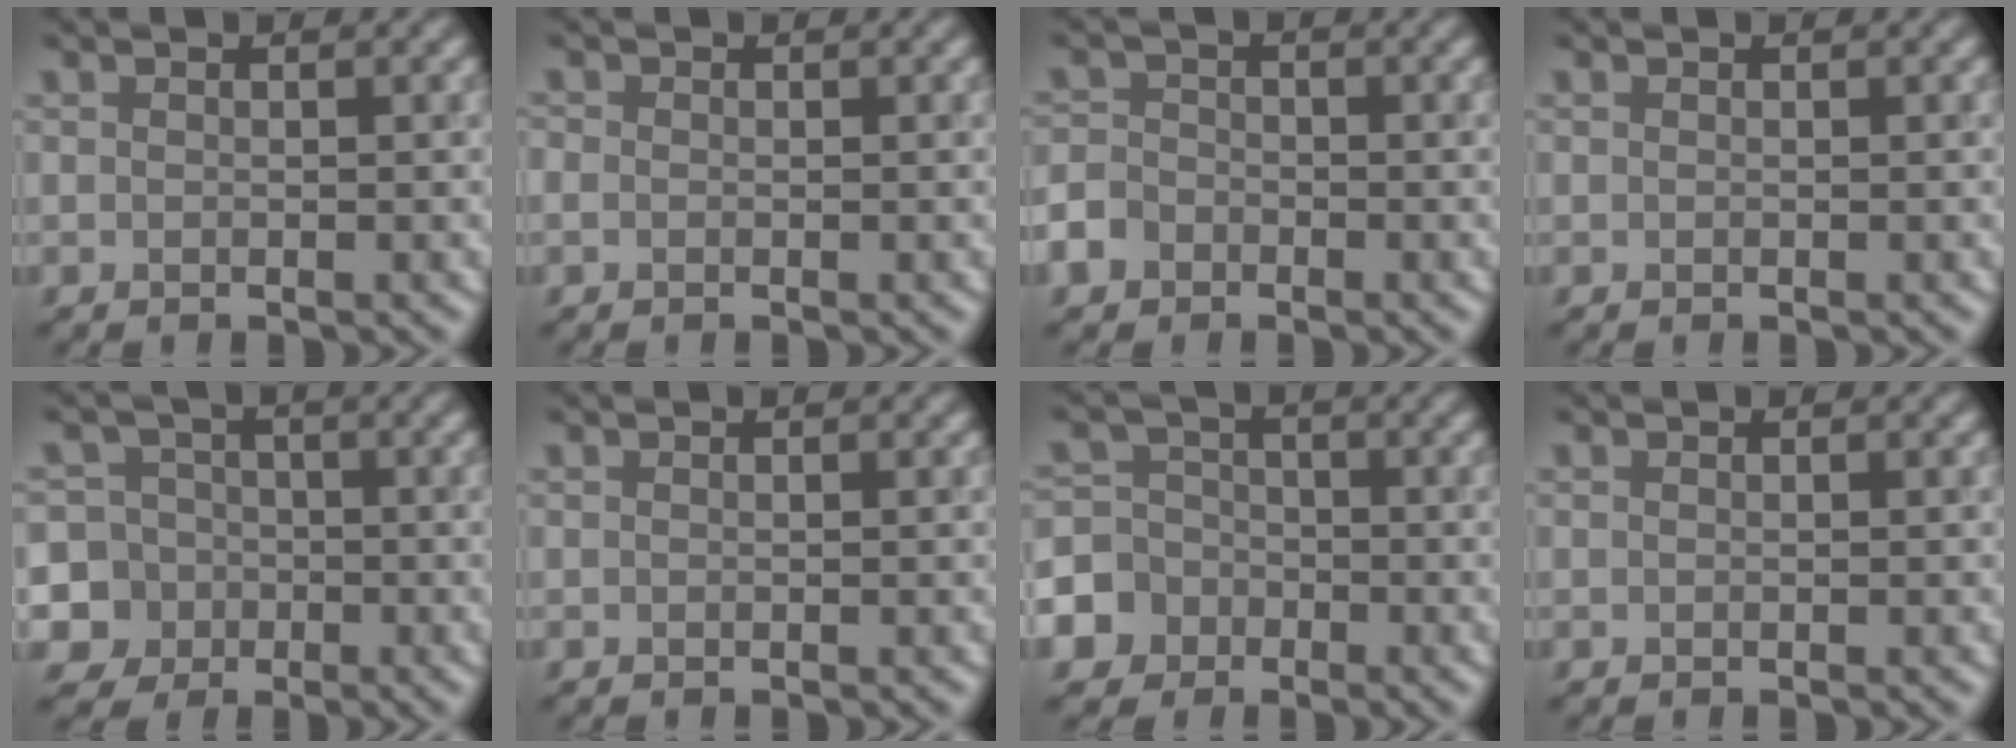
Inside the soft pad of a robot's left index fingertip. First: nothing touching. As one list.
[{"total": 0.7, "force": [-0.2, 0.6, 0.2], "torque": [-0.004, -0.003, -0.007]}, {"total": 3.2, "force": [-1.9, 2.4, 1.0], "torque": [-0.012, -0.006, -0.043]}, {"total": 0.0}, {"total": 9.5, "force": [-3.3, 8.8, 1.7], "torque": [-0.047, -0.012, -0.091]}, {"total": 0.0}, {"total": 7.3, "force": [-3.5, 6.3, 1.2], "torque": [-0.029, -0.005, -0.086]}, {"total": 0.0}]